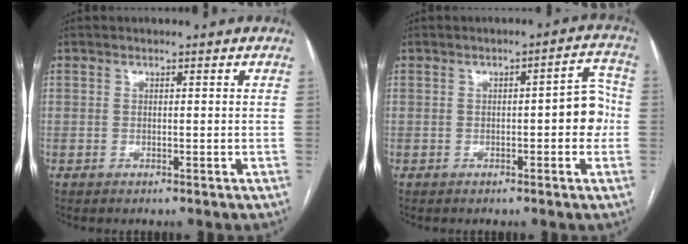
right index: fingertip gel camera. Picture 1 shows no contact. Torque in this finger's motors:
{"motor_torque": [0.69, -0.12, 0.13, 0.06]}